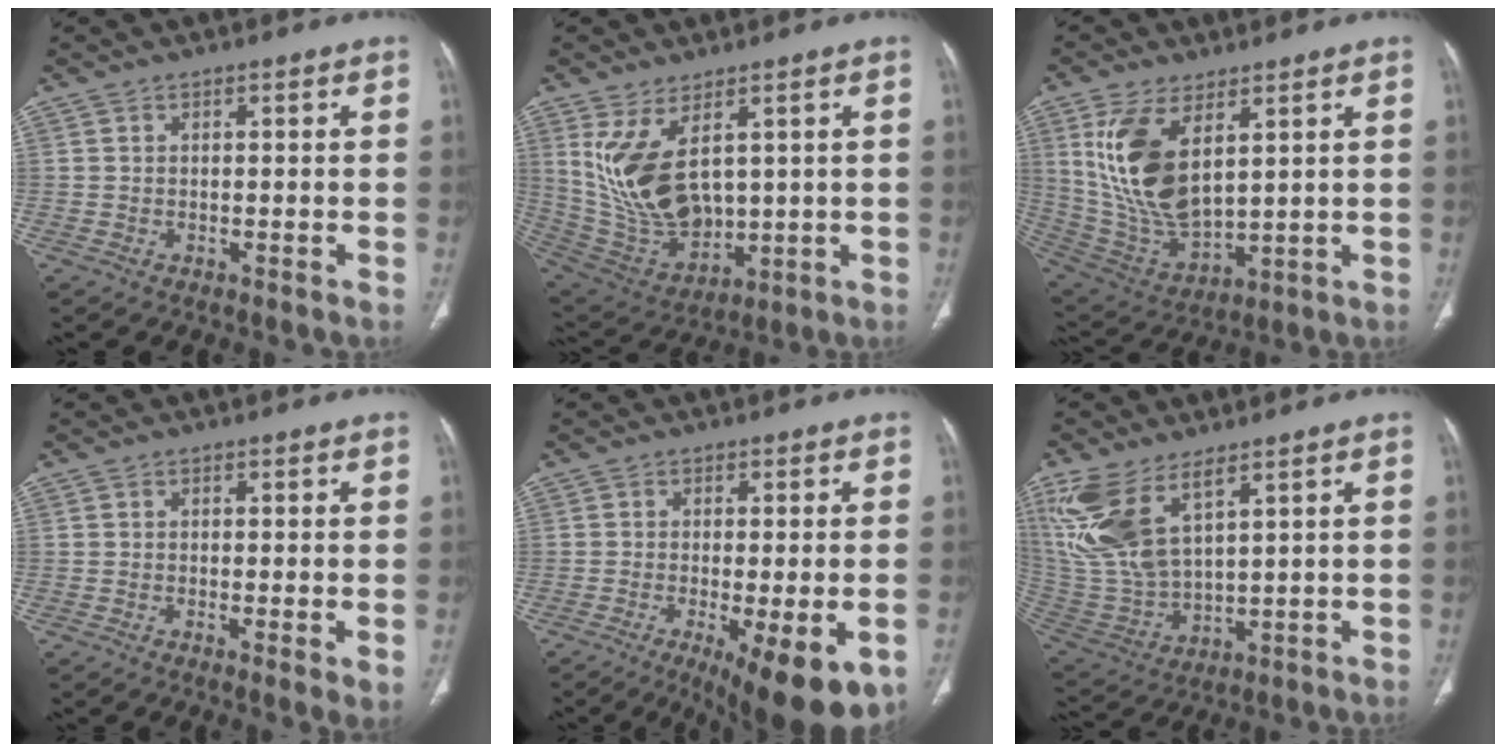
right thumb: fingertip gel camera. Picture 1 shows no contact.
{"total": 14.6, "force": [4.3, 7.9, 11.5], "torque": [-0.215, -0.026, 0.114]}
{"total": 16.1, "force": [5.7, 7.9, 12.9], "torque": [-0.252, -0.026, 0.132]}
{"total": 3.2, "force": [-0.4, 0.7, 3.1], "torque": [-0.057, -0.013, -0.010]}
{"total": 14.0, "force": [-6.0, 4.2, 11.9], "torque": [-0.147, -0.014, -0.081]}
{"total": 15.2, "force": [8.2, 6.7, 10.9], "torque": [-0.237, -0.028, 0.187]}